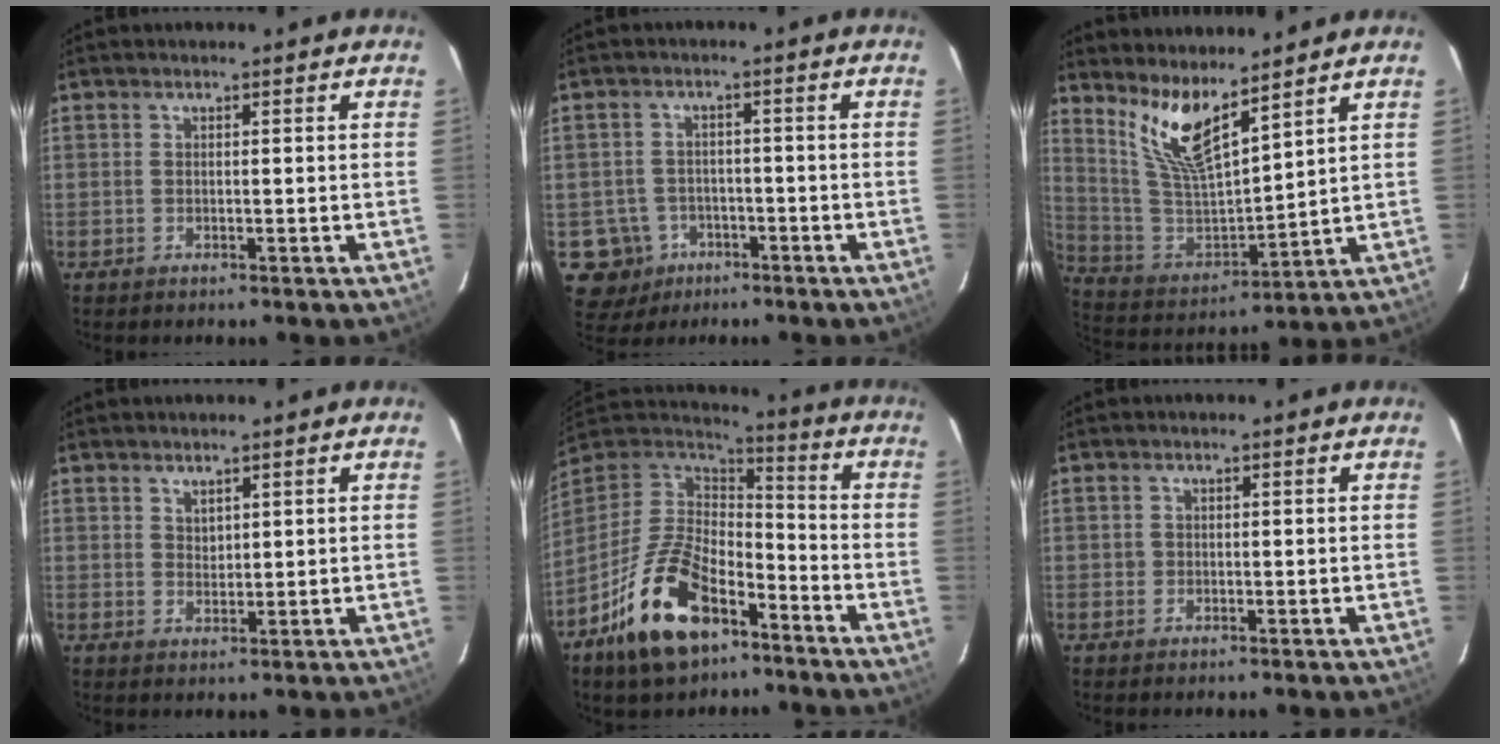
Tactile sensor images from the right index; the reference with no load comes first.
{"total": 7.4, "force": [-3.2, 6.6, 0.8], "torque": [-0.039, 0.028, -0.043]}
{"total": 11.7, "force": [8.5, 2.6, 7.5], "torque": [-0.148, -0.016, 0.178]}
{"total": 2.0, "force": [1.6, 0.9, 0.6], "torque": [-0.005, 0.001, 0.031]}
{"total": 19.6, "force": [-11.0, 10.3, 12.6], "torque": [-0.263, 0.002, -0.195]}
{"total": 0.8, "force": [-0.1, 0.8, 0.0], "torque": [0.003, 0.000, -0.001]}